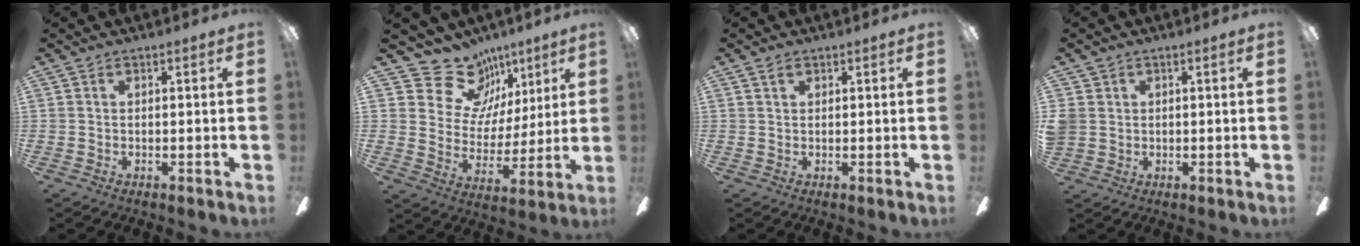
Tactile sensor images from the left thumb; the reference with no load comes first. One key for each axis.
{"total": 16.0, "fx": 10.2, "fy": 11.3, "fz": 4.8, "tx": -0.077, "ty": -0.070, "tz": 0.196}
{"total": 1.4, "fx": 0.9, "fy": 0.8, "fz": 0.7, "tx": -0.016, "ty": 0.003, "tz": 0.016}
{"total": 3.1, "fx": 0.7, "fy": 2.9, "fz": 0.7, "tx": -0.018, "ty": 0.007, "tz": 0.014}